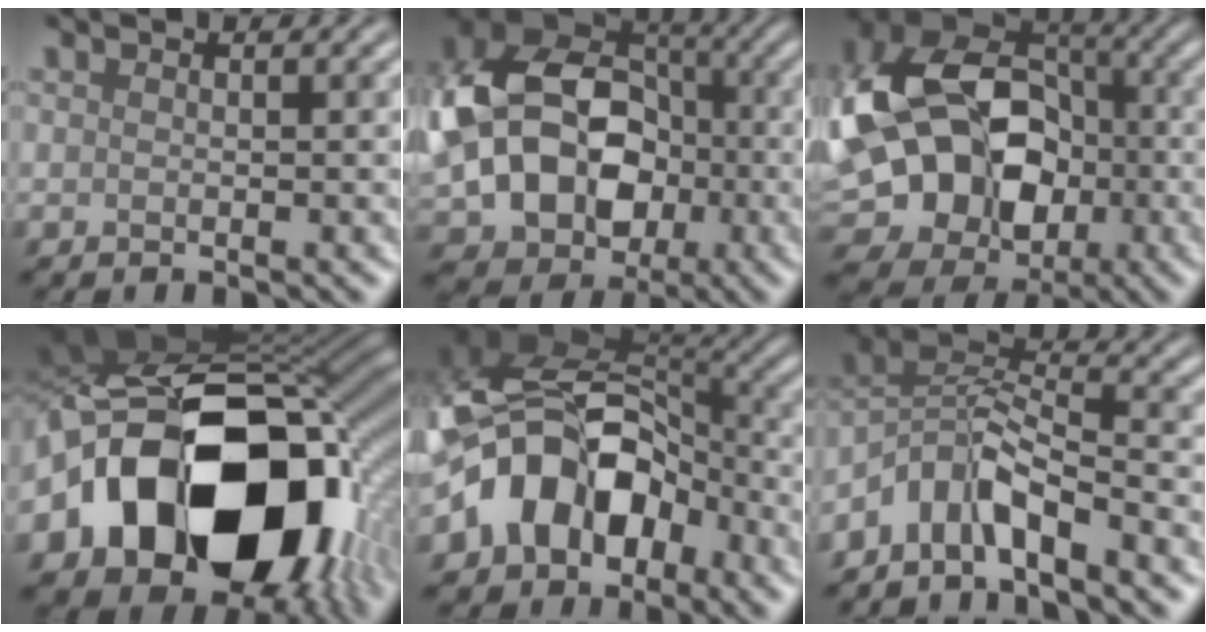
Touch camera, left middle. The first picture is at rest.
{"total": 16.4, "force": [-0.7, 12.7, 10.3], "torque": [-0.196, -0.011, -0.001]}
{"total": 19.5, "force": [-2.0, 15.8, 11.2], "torque": [-0.206, 0.009, -0.048]}
{"total": 19.7, "force": [-3.6, 14.2, 13.2], "torque": [-0.244, -0.035, -0.032]}
{"total": 10.7, "force": [-3.3, 7.9, 6.4], "torque": [-0.108, 0.017, -0.073]}
{"total": 5.2, "force": [-3.5, 1.6, 3.4], "torque": [-0.063, 0.006, -0.081]}